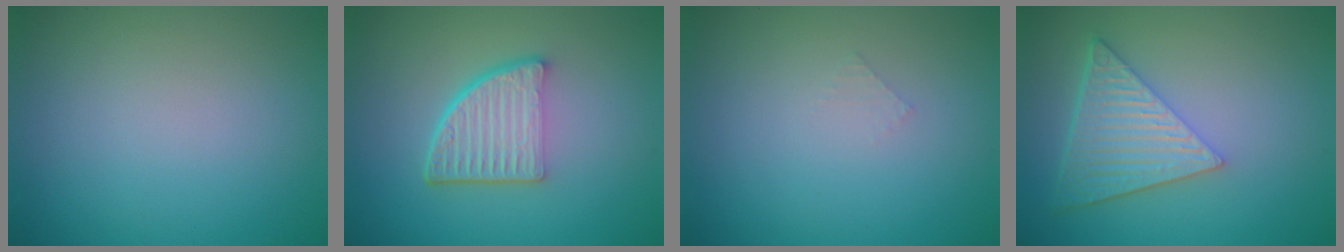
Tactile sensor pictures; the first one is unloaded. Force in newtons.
{"total": 5.5, "press": 3.8, "slide": 3.9}
{"total": 0.5, "press": 0.5, "slide": 0.1}
{"total": 6.3, "press": 4.5, "slide": 4.4}